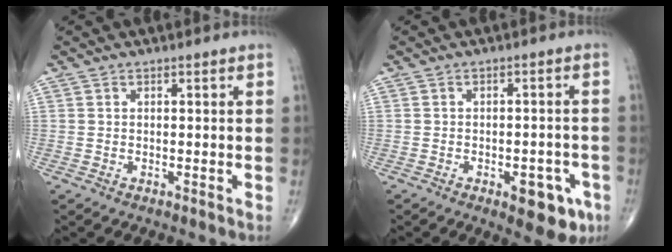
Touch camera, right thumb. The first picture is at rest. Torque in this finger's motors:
{"motor_torque": [1.44, 0.54, 0.51, -0.72, 0.15]}